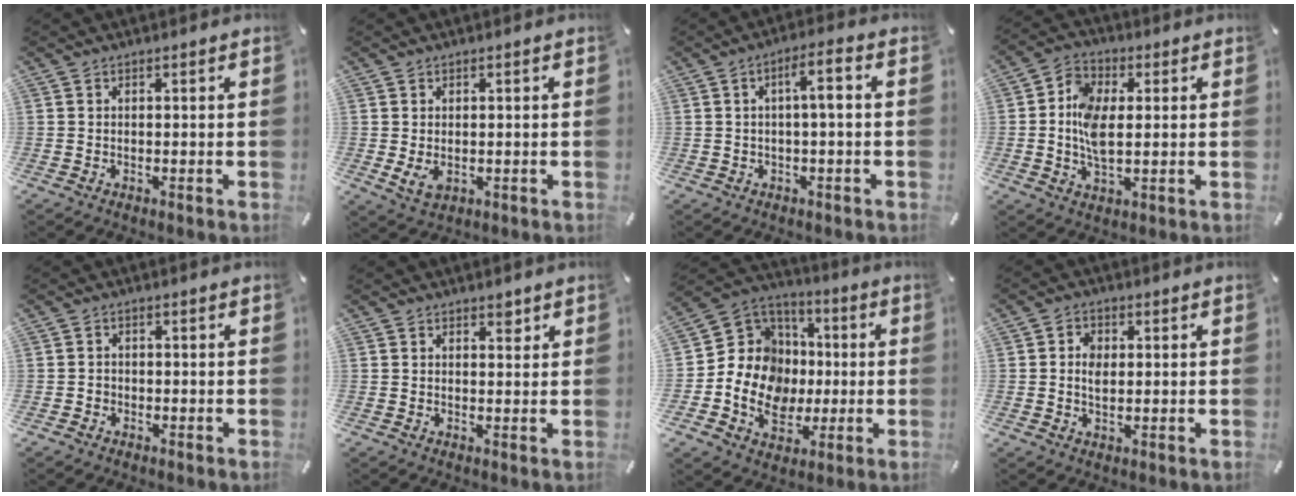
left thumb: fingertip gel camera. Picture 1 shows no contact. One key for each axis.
{"total": 2.9, "fx": -0.2, "fy": 2.2, "fz": 1.8, "tx": -0.029, "ty": -0.008, "tz": -0.006}
{"total": 5.3, "fx": 0.1, "fy": 1.2, "fz": 5.2, "tx": -0.088, "ty": 0.008, "tz": -0.004}
{"total": 8.5, "fx": 0.3, "fy": 5.5, "fz": 6.4, "tx": -0.141, "ty": 0.005, "tz": 0.001}
{"total": 1.4, "fx": -0.7, "fy": 1.2, "fz": 0.1, "tx": -0.002, "ty": 0.008, "tz": -0.018}
{"total": 1.9, "fx": 1.2, "fy": 1.3, "fz": 0.9, "tx": 0.004, "ty": -0.008, "tz": 0.015}
{"total": 15.2, "fx": -2.7, "fy": 13.7, "fz": 5.9, "tx": -0.118, "ty": 0.000, "tz": -0.043}
{"total": 3.6, "fx": 0.3, "fy": 2.7, "fz": 2.4, "tx": -0.039, "ty": 0.007, "tz": 0.002}